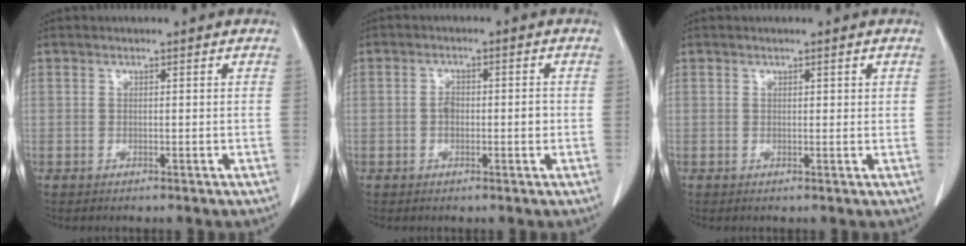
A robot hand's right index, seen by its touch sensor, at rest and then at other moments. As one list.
[{"total": 3.2, "force": [-0.4, 1.7, 2.7], "torque": [-0.045, 0.007, -0.005]}, {"total": 1.0, "force": [0.5, 0.5, 0.7], "torque": [-0.007, 0.000, 0.008]}]